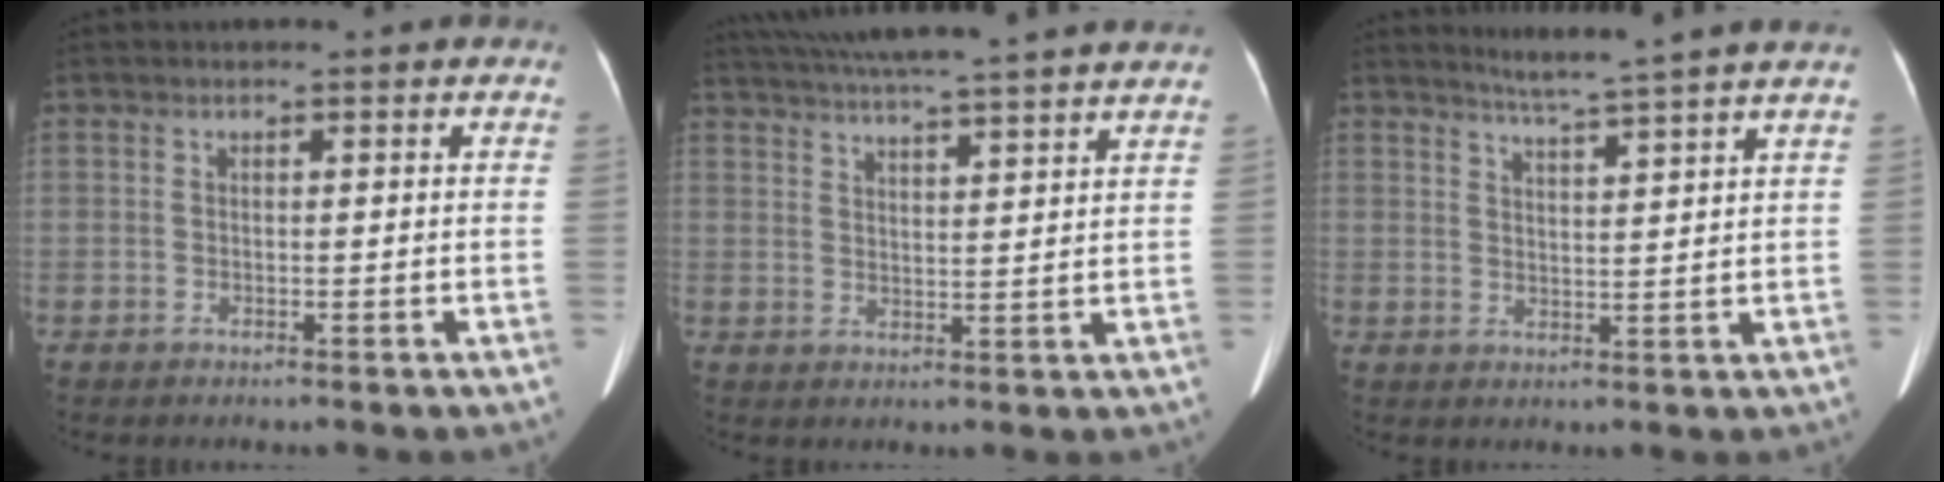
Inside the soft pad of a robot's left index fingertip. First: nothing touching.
{"total": 19.8, "force": [17.7, 0.0, 8.9], "torque": [-0.156, 0.018, 0.240]}
{"total": 8.5, "force": [7.5, -1.7, 3.6], "torque": [-0.060, 0.001, 0.100]}